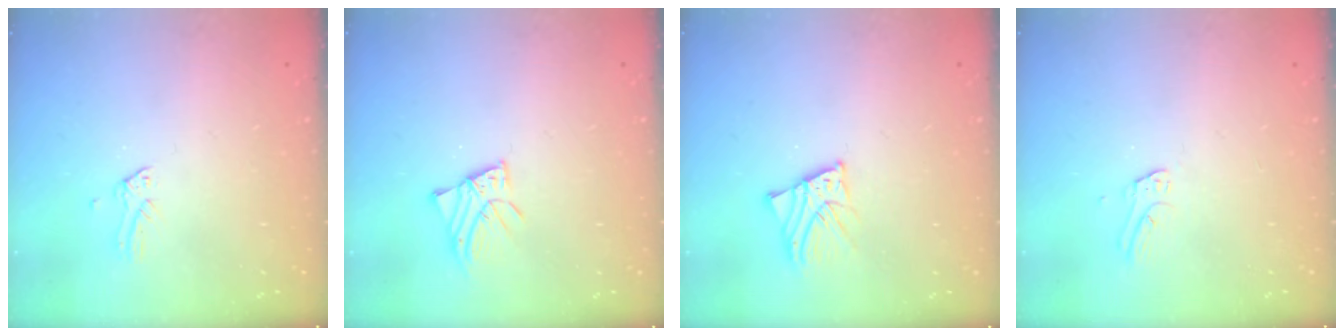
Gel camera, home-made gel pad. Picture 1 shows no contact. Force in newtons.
{"total": 2.9, "press": 2.9, "slide": 0.2}
{"total": 3.4, "press": 3.4, "slide": 0.3}
{"total": 3.3, "press": 3.3, "slide": 0.3}